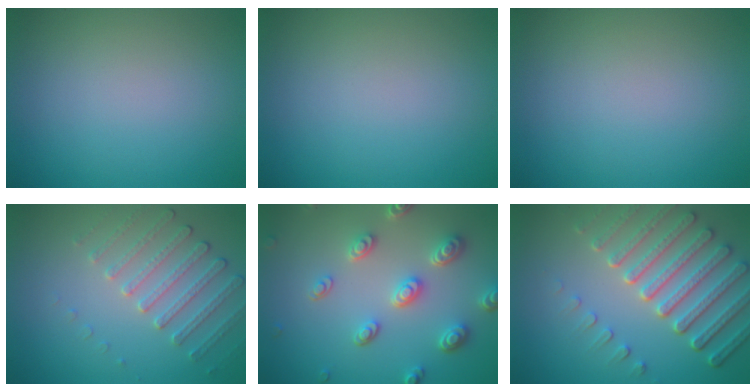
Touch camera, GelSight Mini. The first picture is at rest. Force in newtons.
{"total": 0.0}
{"total": 0.0}
{"total": 2.5, "press": 2.2, "slide": 1.3}
{"total": 4.7, "press": 3.8, "slide": 2.8}
{"total": 6.7, "press": 5.4, "slide": 4.1}